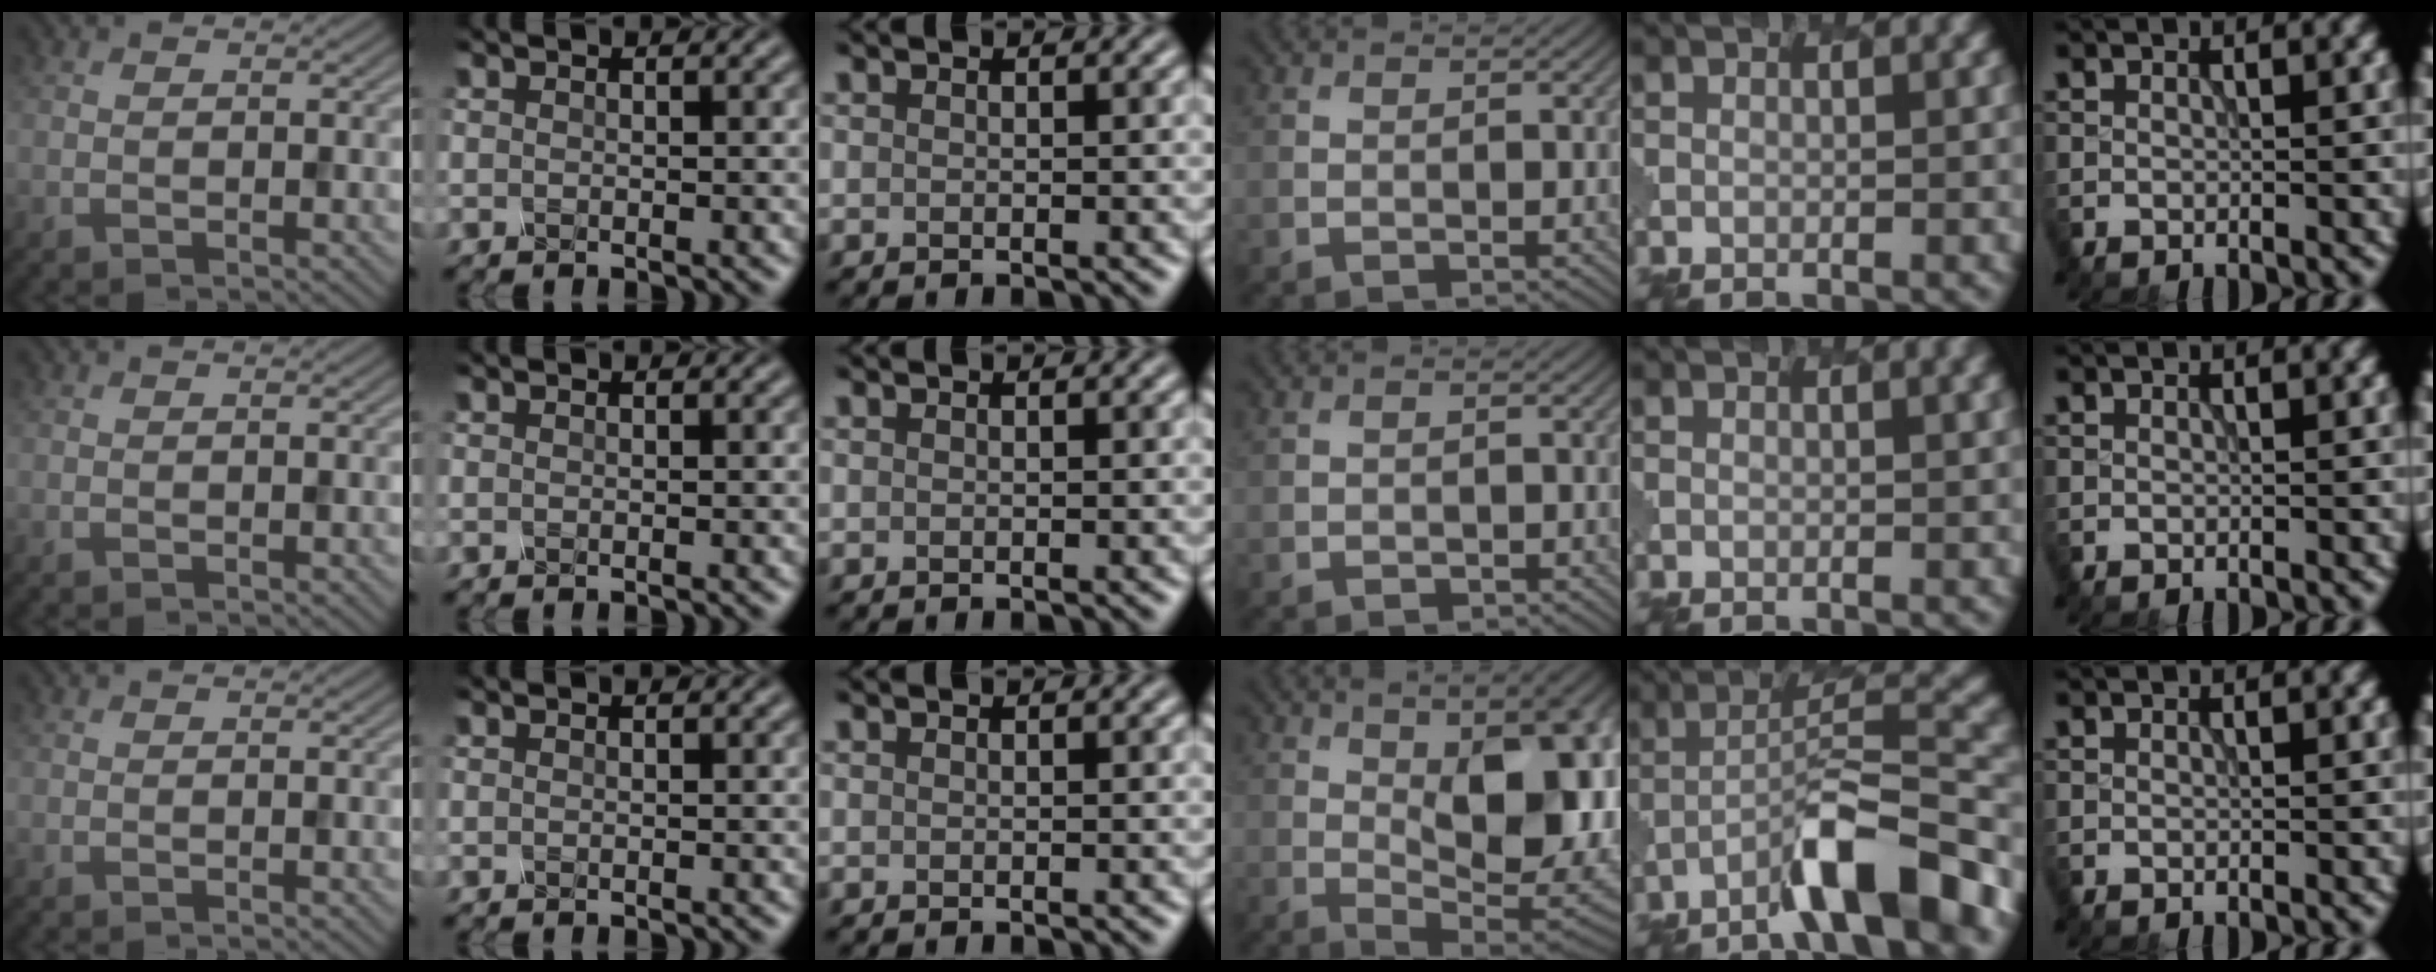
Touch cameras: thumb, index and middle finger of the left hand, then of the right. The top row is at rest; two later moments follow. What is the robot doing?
{"motion": "unscrew", "object": "spray bottle"}